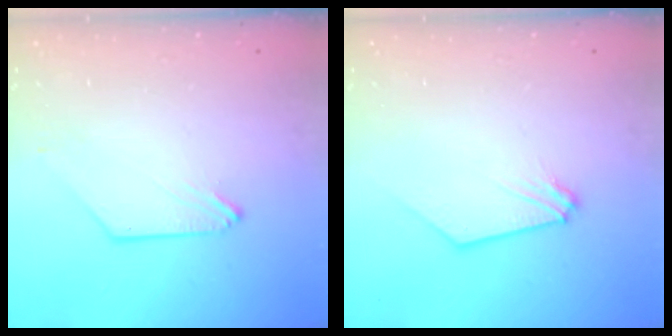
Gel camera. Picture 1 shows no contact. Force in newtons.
{"total": 0.7, "press": 0.6, "slide": 0.2}